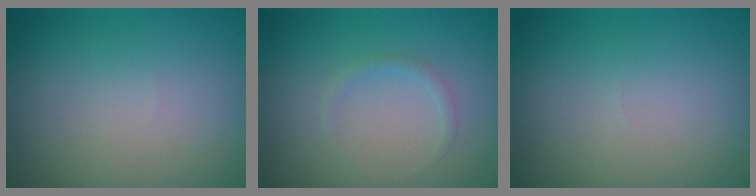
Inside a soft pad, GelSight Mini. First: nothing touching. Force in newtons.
{"total": 0.8, "press": 0.8, "slide": 0.0}
{"total": 0.0}